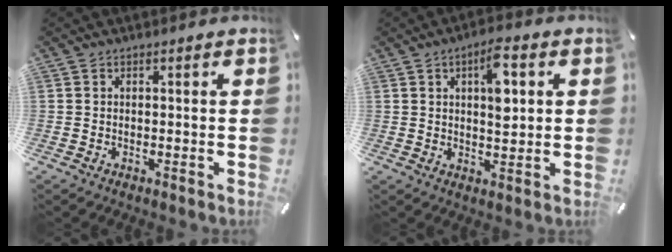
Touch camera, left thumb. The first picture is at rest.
{"total": 8.2, "force": [2.5, 3.6, 6.9], "torque": [-0.091, -0.011, 0.034]}